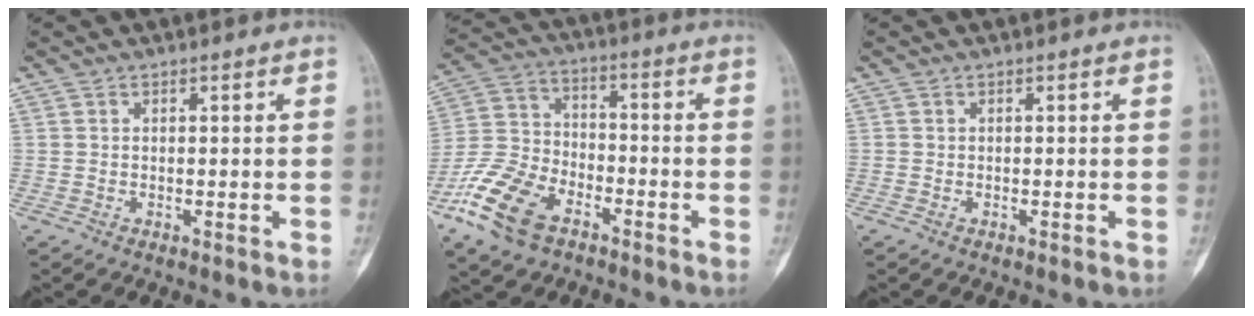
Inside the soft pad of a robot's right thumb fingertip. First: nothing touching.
{"total": 15.1, "force": [-8.5, 8.6, 9.0], "torque": [-0.181, 0.038, -0.172]}
{"total": 0.0}